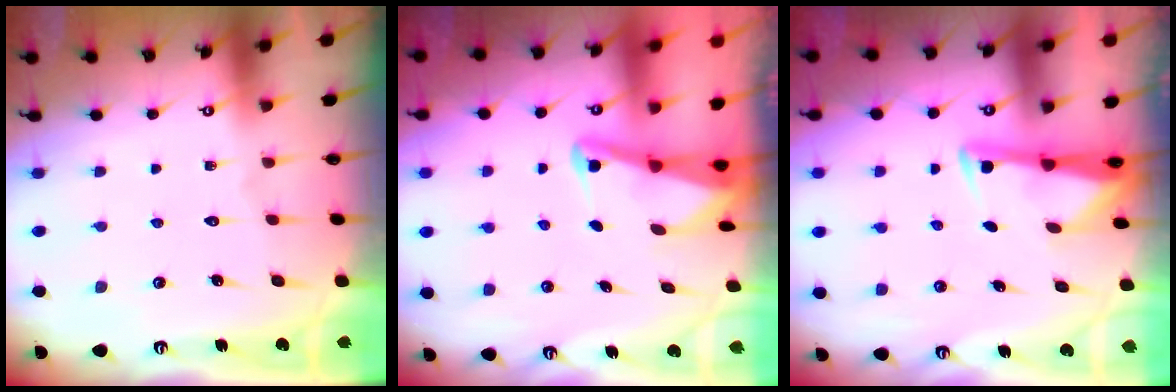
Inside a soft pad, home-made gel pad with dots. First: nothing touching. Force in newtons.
{"total": 2.3, "press": 2.2, "slide": 0.2}
{"total": 2.9, "press": 2.9, "slide": 0.4}